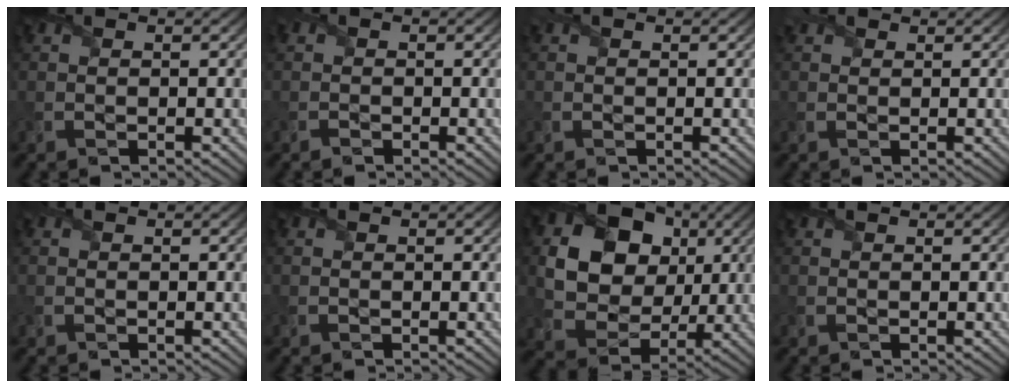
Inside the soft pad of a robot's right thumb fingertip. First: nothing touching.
{"total": 0.8, "force": [-0.6, 0.6, 0.0], "torque": [-0.003, -0.001, -0.019]}
{"total": 0.9, "force": [0.6, 0.5, 0.4], "torque": [-0.015, 0.004, 0.007]}
{"total": 1.6, "force": [1.4, 0.7, 0.5], "torque": [-0.017, 0.008, 0.022]}
{"total": 0.0}
{"total": 0.0}
{"total": 14.6, "force": [3.8, 11.8, 7.6], "torque": [-0.202, 0.030, 0.082]}
{"total": 0.5, "force": [0.5, 0.0, -0.1], "torque": [-0.003, 0.000, 0.007]}